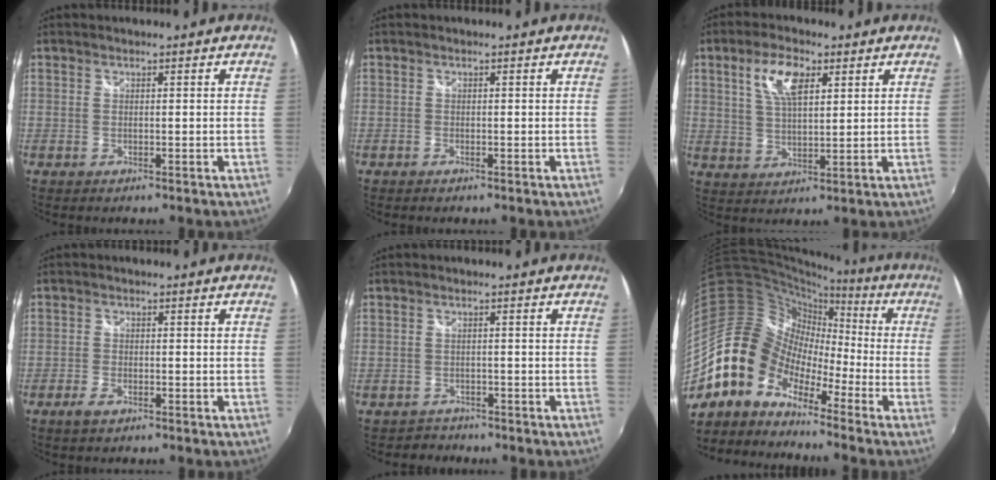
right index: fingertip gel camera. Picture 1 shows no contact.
{"total": 0.5, "force": [-0.4, 0.2, 0.2], "torque": [-0.004, -0.001, -0.009]}
{"total": 7.9, "force": [3.5, 3.5, 6.2], "torque": [-0.119, 0.011, 0.067]}
{"total": 2.6, "force": [-1.7, 1.2, 1.6], "torque": [-0.038, -0.002, -0.033]}
{"total": 2.3, "force": [-1.7, 1.4, -0.5], "torque": [0.005, 0.006, -0.028]}
{"total": 14.2, "force": [-9.4, 9.4, 4.9], "torque": [-0.092, 0.026, -0.196]}